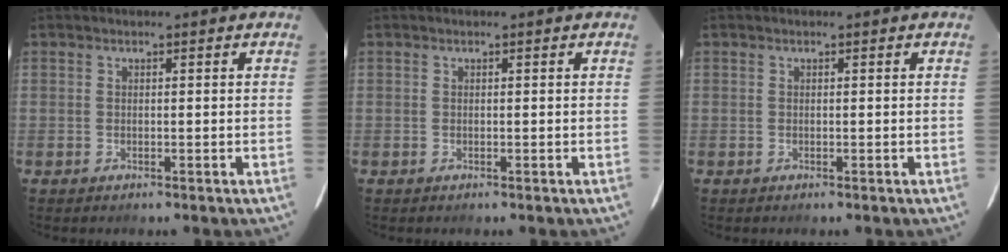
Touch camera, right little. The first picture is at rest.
{"total": 0.0}
{"total": 0.0}